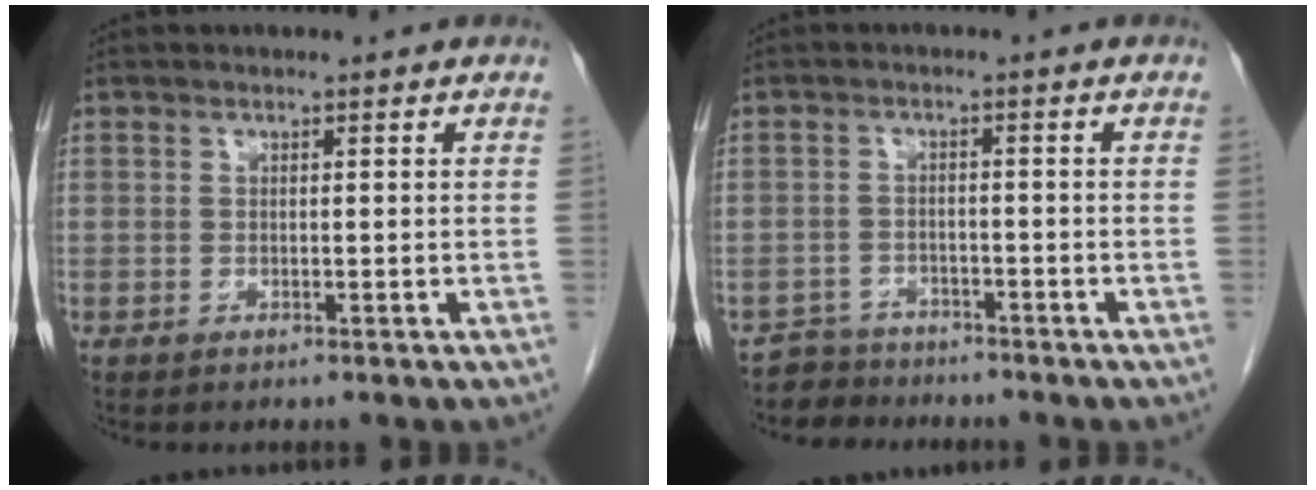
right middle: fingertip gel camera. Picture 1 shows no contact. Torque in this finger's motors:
{"motor_torque": [-0.03, 0.05, -0.01, 0.00]}